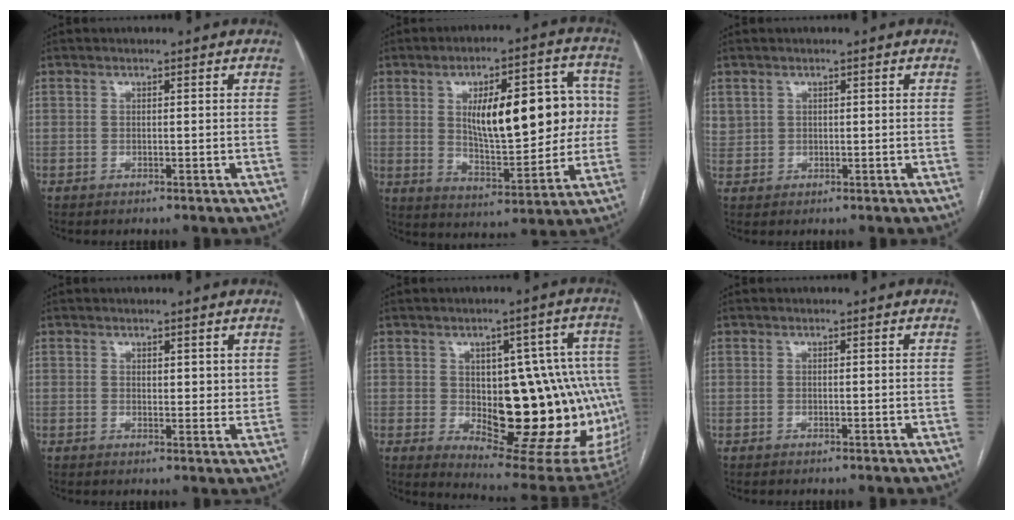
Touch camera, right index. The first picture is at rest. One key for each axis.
{"total": 17.8, "fx": 2.6, "fy": 6.6, "fz": 16.3, "tx": -0.235, "ty": 0.031, "tz": 0.049}
{"total": 2.2, "fx": 1.2, "fy": 1.8, "fz": 0.2, "tx": 0.007, "ty": 0.007, "tz": 0.021}
{"total": 2.6, "fx": 1.4, "fy": 1.3, "fz": 1.8, "tx": -0.018, "ty": -0.010, "tz": 0.022}
{"total": 23.8, "fx": -2.0, "fy": 9.8, "fz": 21.5, "tx": -0.201, "ty": 0.024, "tz": 0.000}
{"total": 0.0}